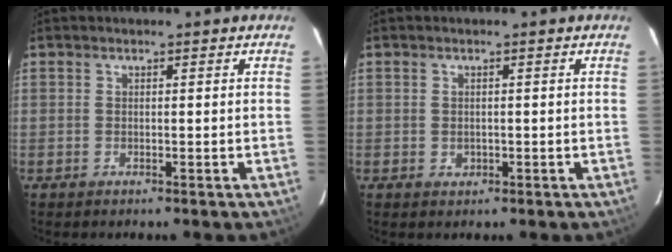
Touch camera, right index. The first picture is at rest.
{"total": 1.2, "force": [-0.2, 1.1, 0.3], "torque": [-0.003, 0.000, 0.001]}